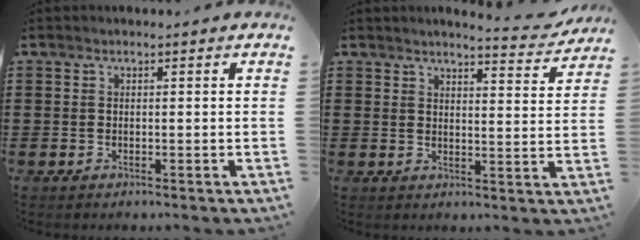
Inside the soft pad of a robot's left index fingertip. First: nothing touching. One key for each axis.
{"total": 3.9, "fx": 3.9, "fy": 0.0, "fz": 0.8, "tx": -0.024, "ty": -0.023, "tz": 0.066}